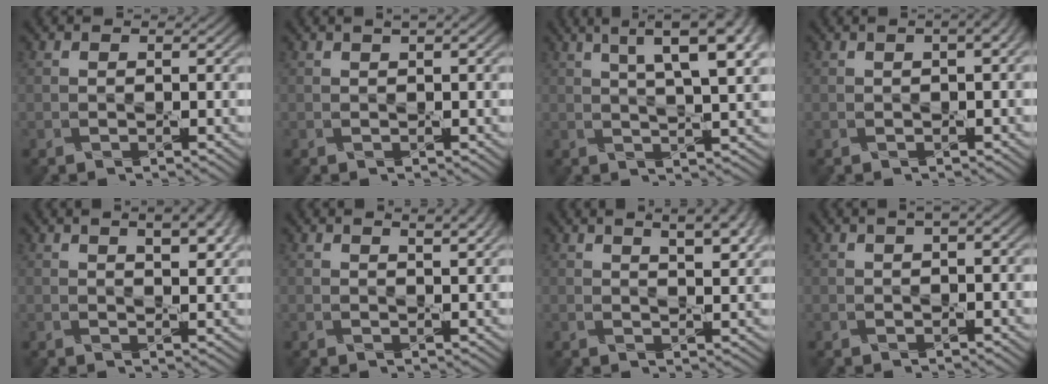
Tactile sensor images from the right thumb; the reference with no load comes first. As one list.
[{"total": 1.8, "force": [0.9, 0.3, 1.5], "torque": [-0.026, 0.004, 0.011]}, {"total": 12.3, "force": [5.7, 3.5, 10.3], "torque": [-0.138, 0.029, 0.073]}, {"total": 3.5, "force": [1.1, 1.3, 3.1], "torque": [-0.037, 0.012, 0.006]}, {"total": 5.9, "force": [2.9, 2.0, 4.7], "torque": [-0.063, 0.008, 0.039]}, {"total": 3.0, "force": [1.9, 0.7, 2.2], "torque": [-0.030, 0.002, 0.025]}, {"total": 7.0, "force": [3.6, 2.3, 5.5], "torque": [-0.066, 0.015, 0.043]}, {"total": 2.4, "force": [1.0, 0.6, 2.1], "torque": [-0.033, 0.007, 0.011]}]